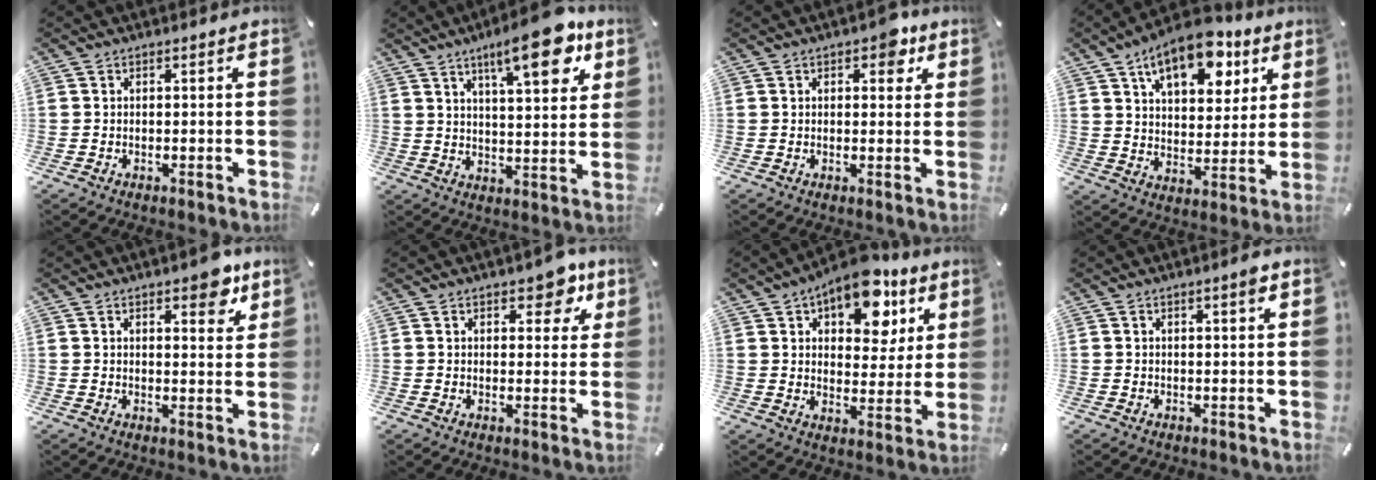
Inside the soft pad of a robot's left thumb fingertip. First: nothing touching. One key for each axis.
{"total": 15.4, "fx": 9.0, "fy": 5.2, "fz": 11.3, "tx": -0.155, "ty": -0.043, "tz": 0.141}
{"total": 4.9, "fx": 2.5, "fy": 2.7, "fz": 3.2, "tx": -0.031, "ty": -0.003, "tz": 0.034}
{"total": 14.6, "fx": 8.6, "fy": 8.1, "fz": 8.5, "tx": -0.127, "ty": -0.036, "tz": 0.149}
{"total": 7.0, "fx": 4.9, "fy": 2.9, "fz": 4.0, "tx": -0.043, "ty": -0.025, "tz": 0.079}
{"total": 7.2, "fx": 4.4, "fy": 3.7, "fz": 4.2, "tx": -0.038, "ty": -0.023, "tz": 0.070}
{"total": 14.0, "fx": 8.9, "fy": 7.7, "fz": 7.5, "tx": -0.096, "ty": -0.053, "tz": 0.153}
{"total": 2.0, "fx": 1.3, "fy": 0.2, "fz": 1.5, "tx": -0.024, "ty": -0.002, "tz": 0.019}